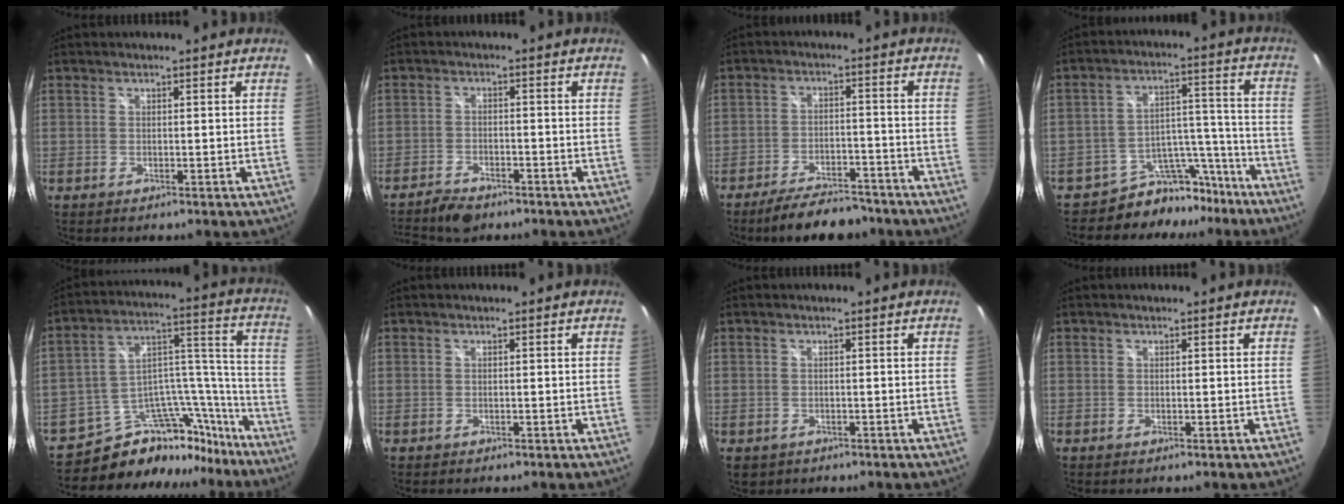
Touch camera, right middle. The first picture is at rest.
{"total": 7.2, "force": [-6.1, 2.5, 2.9], "torque": [-0.085, -0.011, -0.102]}
{"total": 11.4, "force": [-9.6, 3.8, 4.9], "torque": [-0.103, 0.008, -0.135]}
{"total": 10.7, "force": [-9.5, 4.9, 1.0], "torque": [-0.009, 0.056, -0.138]}
{"total": 19.9, "force": [-17.1, 9.0, 5.1], "torque": [-0.078, 0.083, -0.247]}
{"total": 0.0}
{"total": 2.5, "force": [-1.1, 1.9, 1.1], "torque": [-0.026, -0.007, -0.012]}
{"total": 0.0}